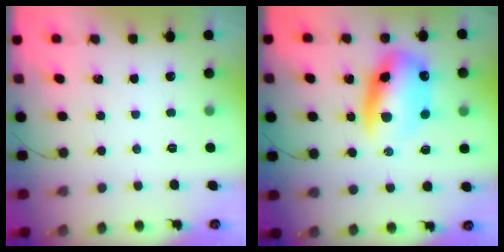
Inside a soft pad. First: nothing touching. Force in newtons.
{"total": 14.3, "press": 13.8, "slide": 3.7}